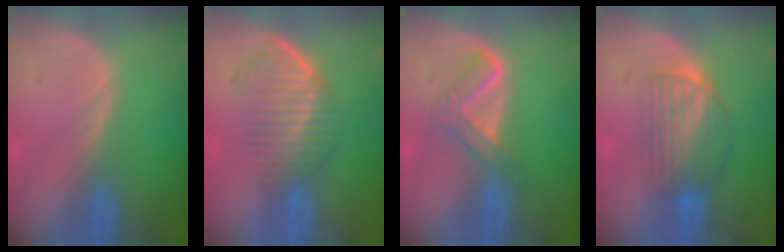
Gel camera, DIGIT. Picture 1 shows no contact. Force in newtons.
{"total": 7.0, "press": 6.1, "slide": 3.4}
{"total": 4.4, "press": 4.4, "slide": 0.4}
{"total": 6.9, "press": 6.1, "slide": 3.2}